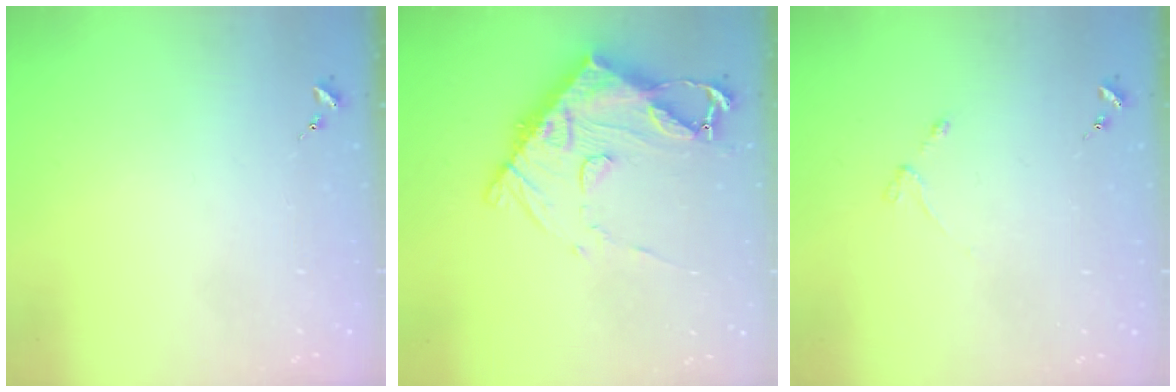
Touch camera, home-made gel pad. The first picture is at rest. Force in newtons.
{"total": 15.2, "press": 15.1, "slide": 1.6}
{"total": 3.0, "press": 2.9, "slide": 0.5}